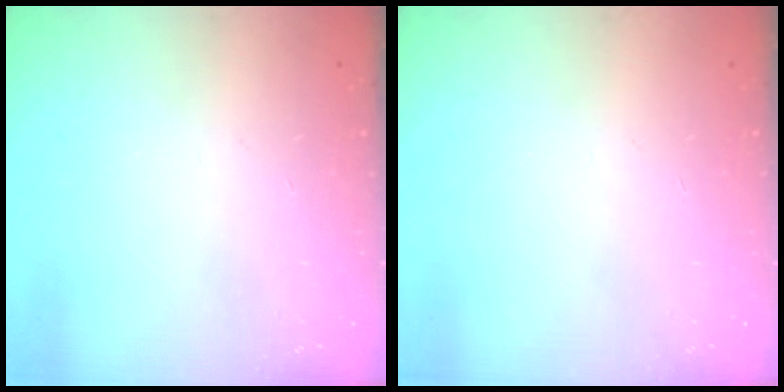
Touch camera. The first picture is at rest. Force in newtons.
{"total": 0.0}